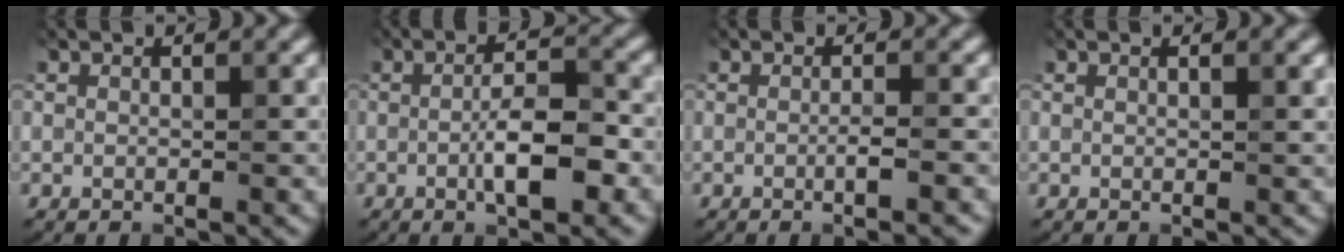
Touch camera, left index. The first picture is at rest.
{"total": 4.9, "force": [-1.2, 1.2, 4.6], "torque": [-0.084, 0.007, -0.024]}
{"total": 1.5, "force": [-0.5, -0.1, 1.4], "torque": [-0.029, 0.002, -0.010]}
{"total": 1.0, "force": [0.5, 0.0, 0.8], "torque": [-0.016, 0.004, 0.009]}